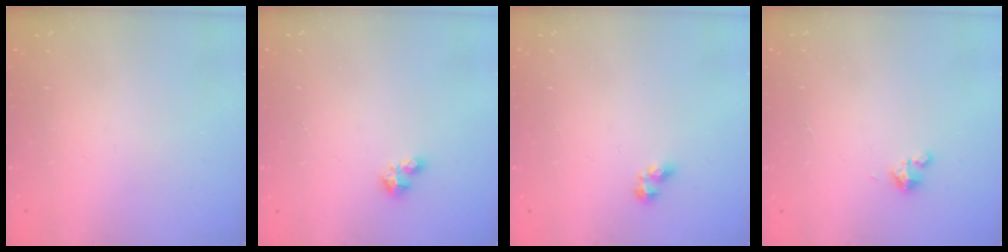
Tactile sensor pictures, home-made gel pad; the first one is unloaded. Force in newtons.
{"total": 3.0, "press": 3.0, "slide": 0.5}
{"total": 4.4, "press": 4.3, "slide": 0.9}
{"total": 2.7, "press": 2.6, "slide": 0.4}